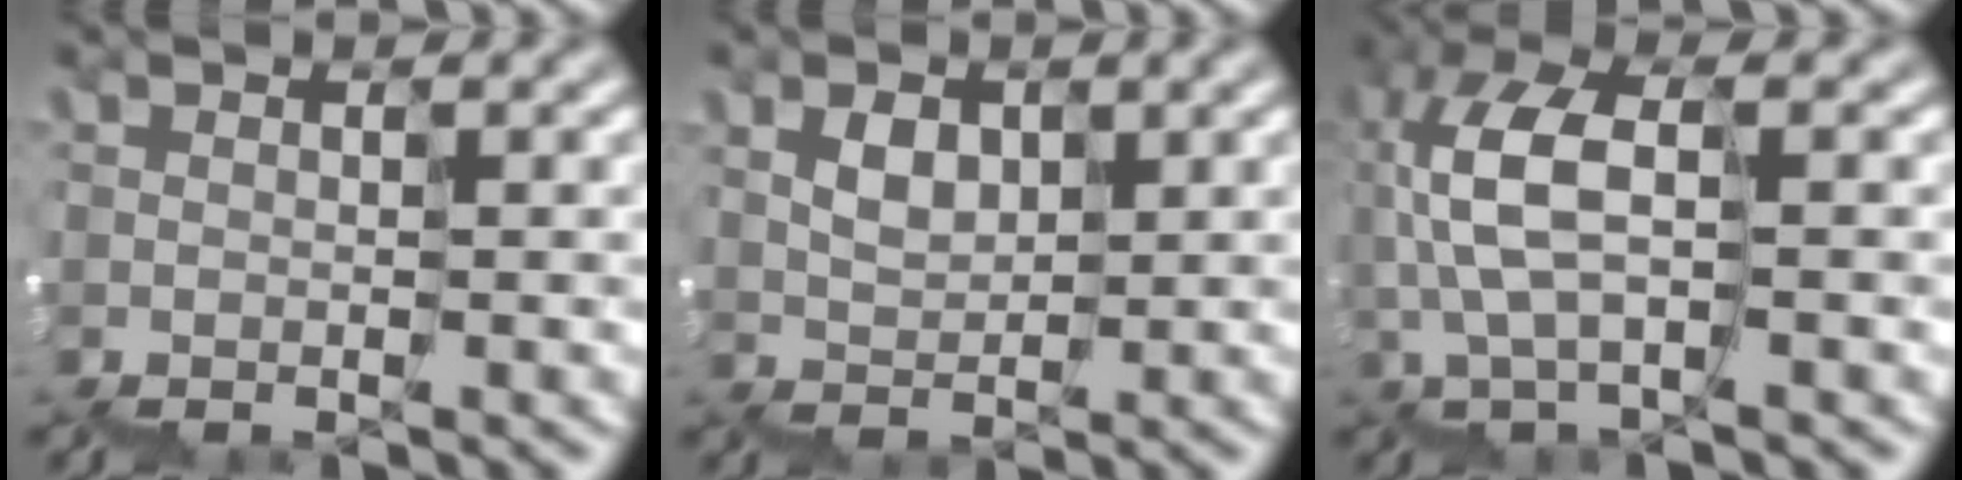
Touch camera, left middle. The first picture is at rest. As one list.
[{"total": 1.8, "force": [1.2, 0.2, -1.3], "torque": [0.006, 0.018, 0.026]}, {"total": 4.6, "force": [1.3, 1.6, 4.1], "torque": [-0.118, 0.029, 0.022]}]